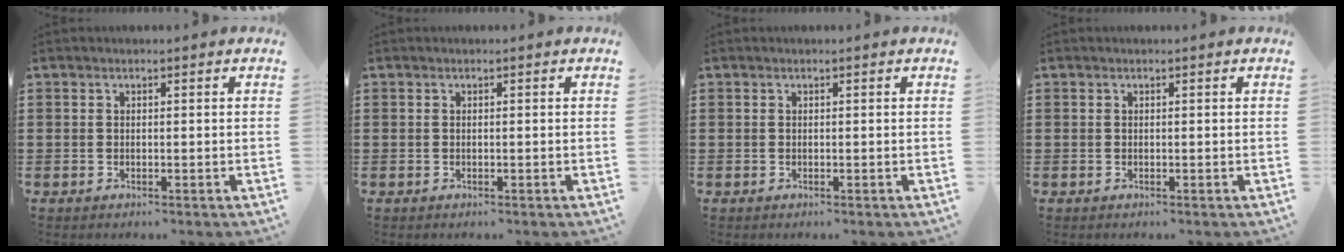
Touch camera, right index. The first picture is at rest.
{"total": 0.0}
{"total": 0.0}
{"total": 0.0}